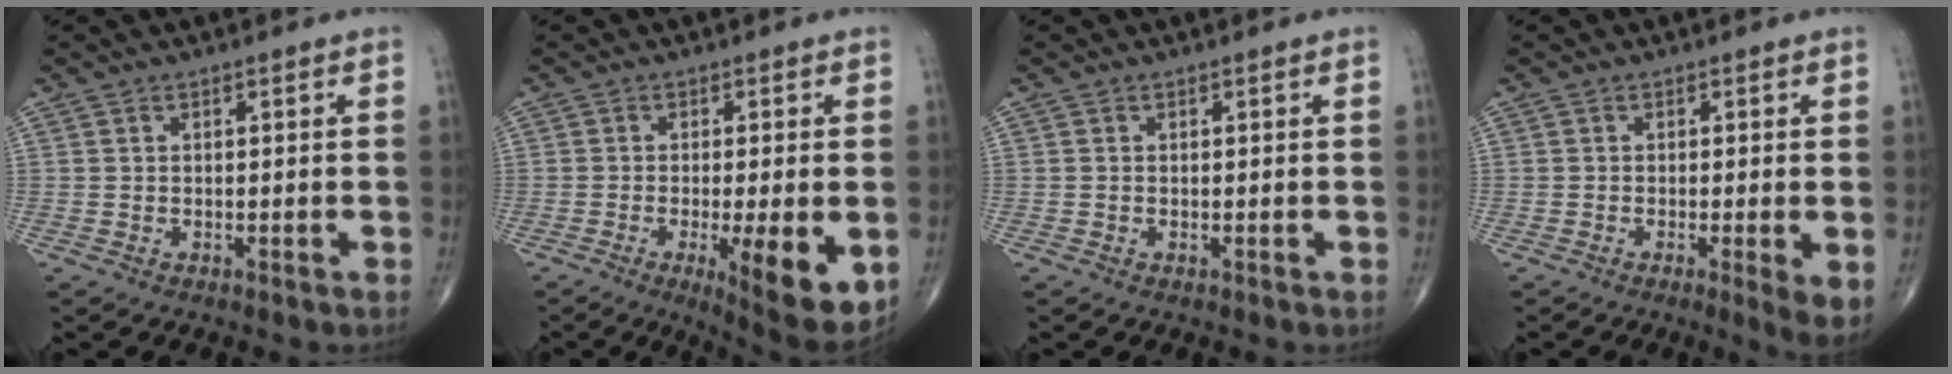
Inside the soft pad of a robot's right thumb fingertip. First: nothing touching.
{"total": 12.1, "force": [-3.2, 3.0, 11.3], "torque": [-0.155, -0.024, -0.040]}
{"total": 0.0}
{"total": 4.4, "force": [-1.0, 0.6, 4.3], "torque": [-0.070, -0.015, -0.020]}